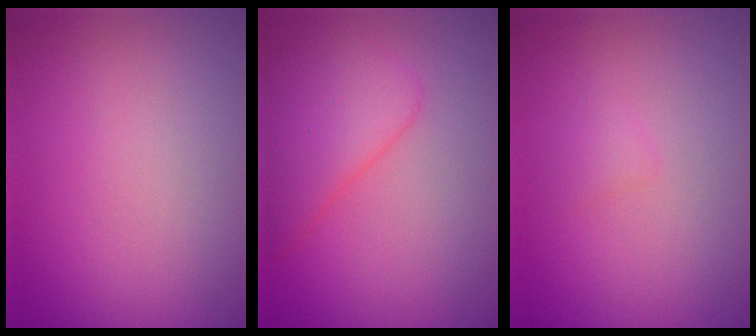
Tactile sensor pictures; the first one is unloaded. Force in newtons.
{"total": 4.4, "press": 4.4, "slide": 0.1}
{"total": 0.8, "press": 0.8, "slide": 0.0}